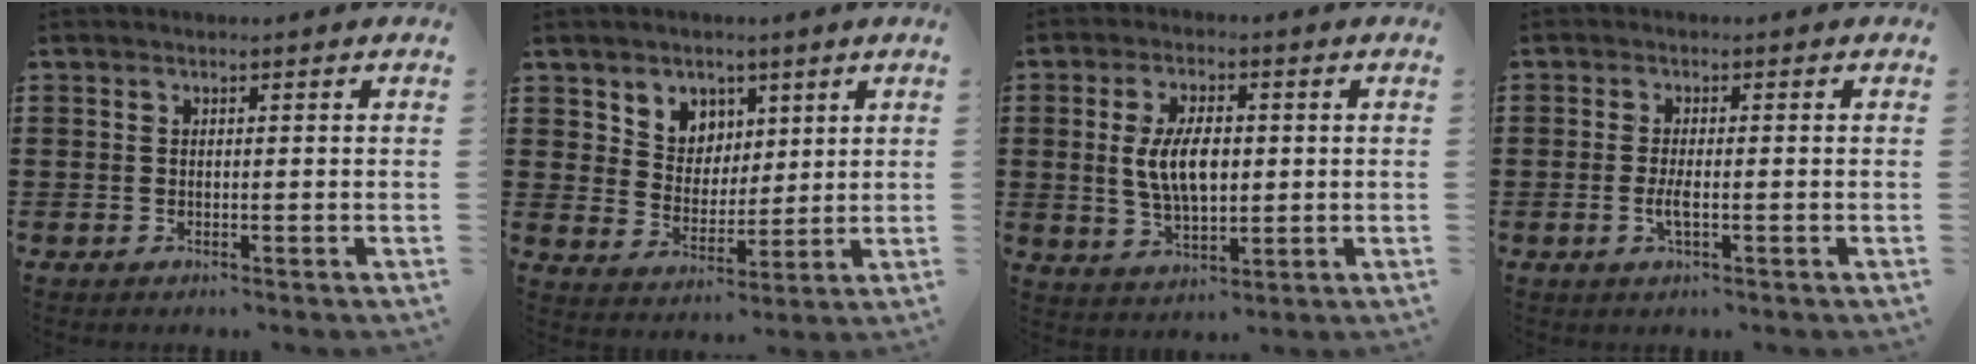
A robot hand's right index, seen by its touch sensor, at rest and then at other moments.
{"total": 5.5, "force": [3.3, 4.4, 0.0], "torque": [-0.031, -0.001, 0.060]}
{"total": 7.6, "force": [0.5, 3.7, 6.6], "torque": [-0.126, 0.000, 0.002]}
{"total": 2.5, "force": [-0.7, 0.5, 2.3], "torque": [-0.056, -0.008, -0.017]}